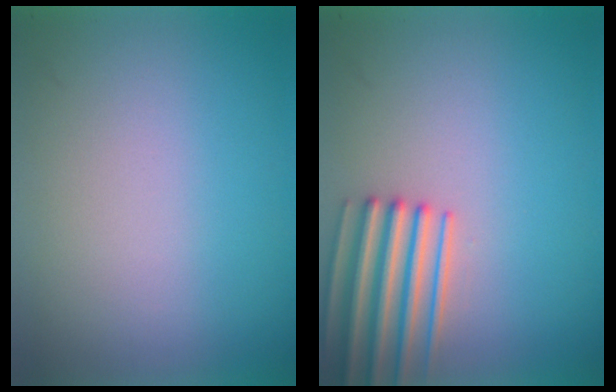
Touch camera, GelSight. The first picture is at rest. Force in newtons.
{"total": 4.3}